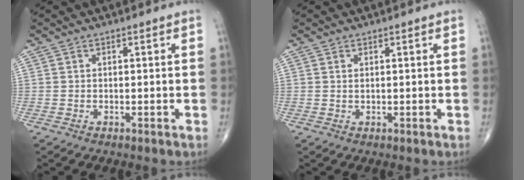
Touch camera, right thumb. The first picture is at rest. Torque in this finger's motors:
{"motor_torque": [-0.28, 0.33, -0.32, -0.22, -0.03]}